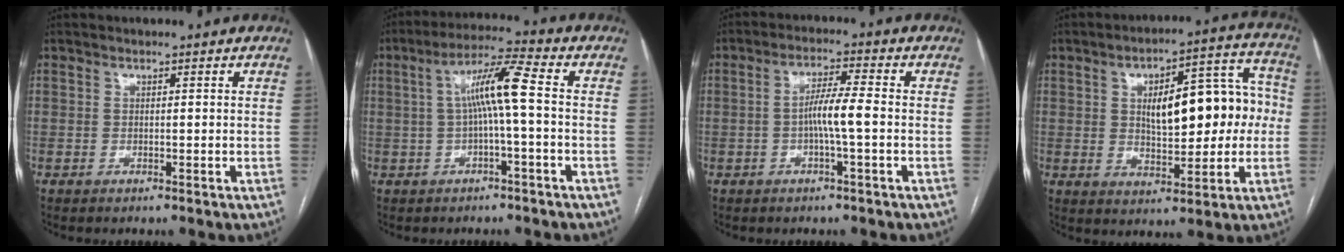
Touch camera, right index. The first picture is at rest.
{"total": 7.8, "force": [0.2, -0.1, 7.8], "torque": [-0.141, 0.023, 0.002]}
{"total": 5.2, "force": [-0.8, -0.1, 5.1], "torque": [-0.097, 0.007, -0.017]}
{"total": 15.3, "force": [1.1, 6.0, 14.0], "torque": [-0.192, 0.042, 0.026]}